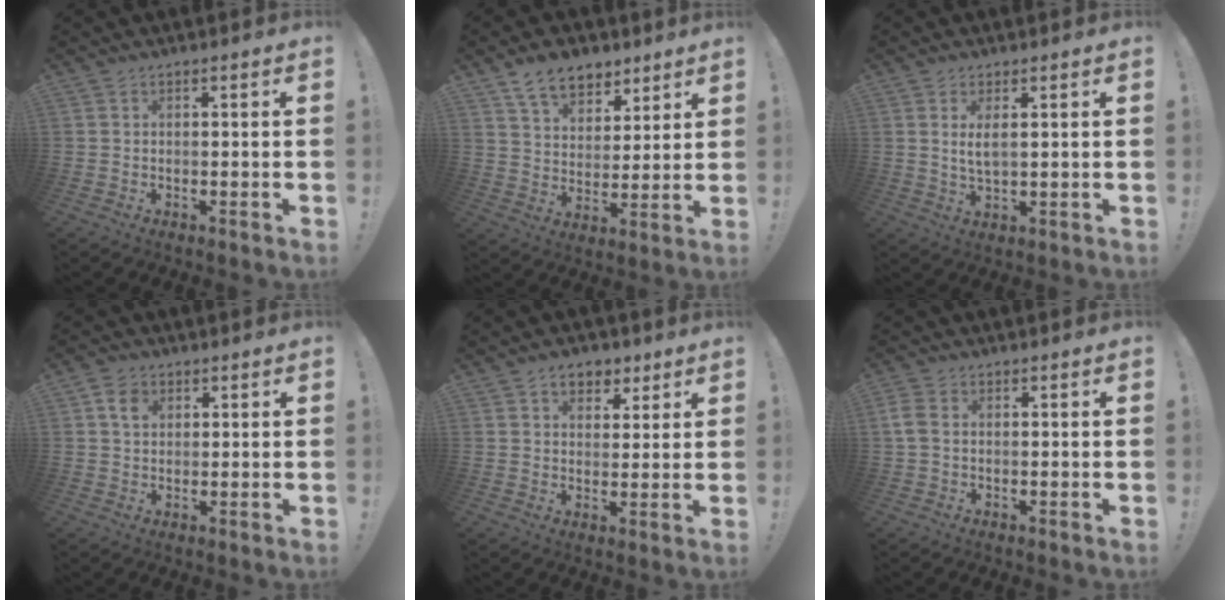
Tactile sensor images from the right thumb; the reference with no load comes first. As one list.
[{"total": 11.8, "force": [8.1, 7.2, 4.6], "torque": [-0.070, -0.047, 0.156]}, {"total": 4.0, "force": [1.3, 1.2, 3.6], "torque": [-0.065, -0.006, 0.021]}, {"total": 4.7, "force": [1.9, 3.6, 2.4], "torque": [-0.034, 0.001, 0.034]}, {"total": 7.2, "force": [3.9, 5.3, 3.0], "torque": [-0.030, -0.015, 0.073]}, {"total": 3.4, "force": [0.4, 2.3, 2.5], "torque": [-0.064, 0.003, 0.008]}]